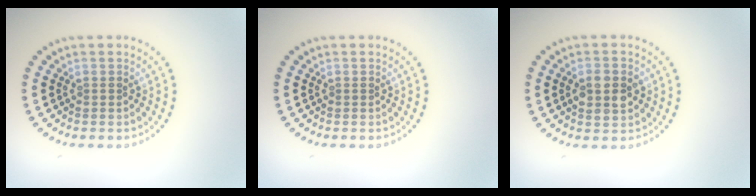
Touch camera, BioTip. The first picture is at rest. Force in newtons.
{"total": 0.0}
{"total": 3.6, "press": 3.6, "slide": 0.1}